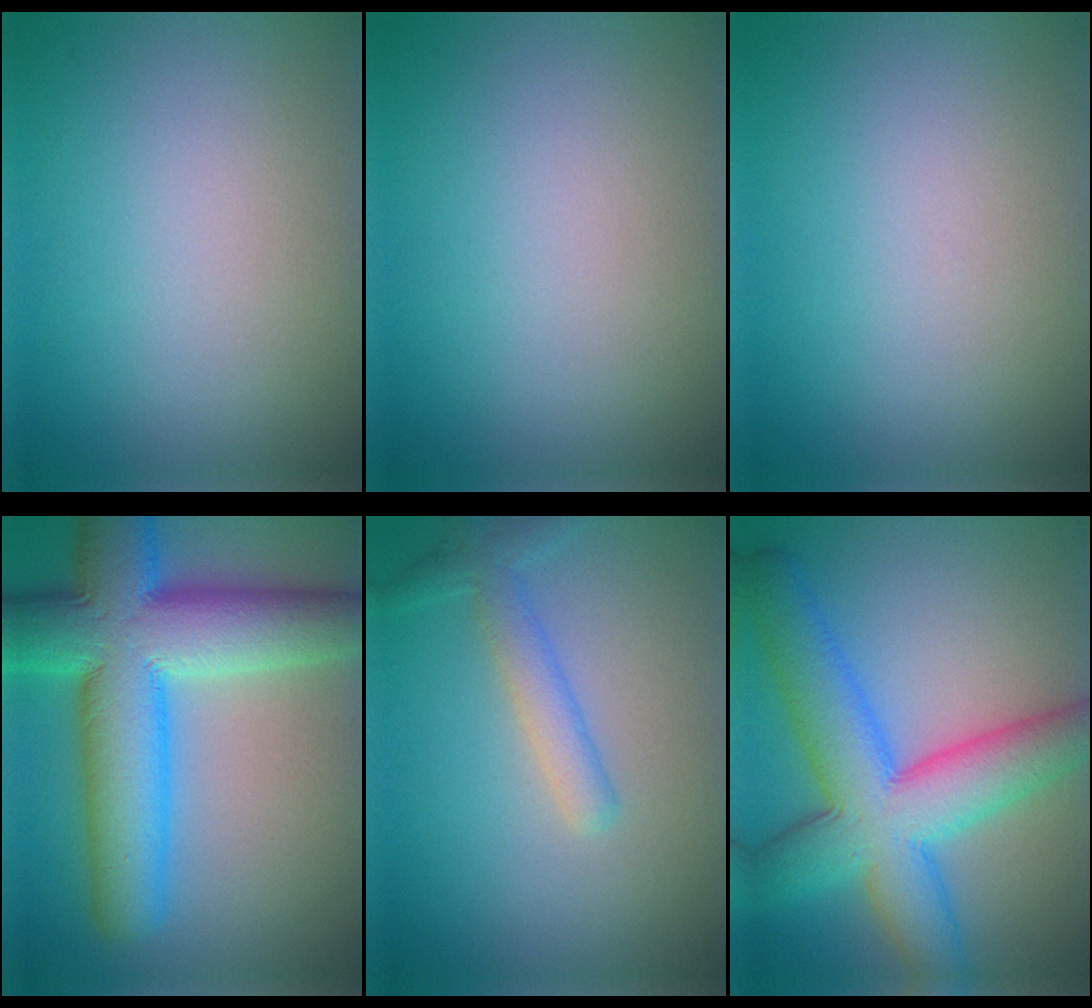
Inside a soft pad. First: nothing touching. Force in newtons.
{"total": 0.0}
{"total": 0.0}
{"total": 13.1, "press": 13.1, "slide": 0.4}
{"total": 2.6, "press": 2.6, "slide": 0.1}
{"total": 10.2, "press": 10.2, "slide": 0.2}